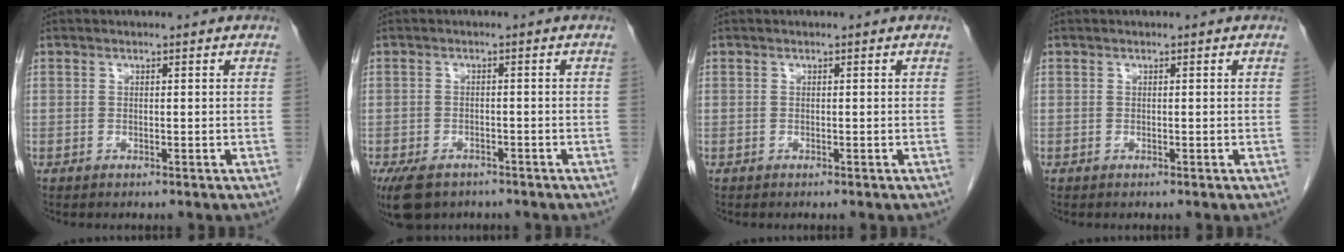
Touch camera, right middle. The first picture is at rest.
{"total": 6.7, "force": [-4.8, 3.6, 3.0], "torque": [-0.057, -0.007, -0.074]}
{"total": 0.0}
{"total": 0.0}